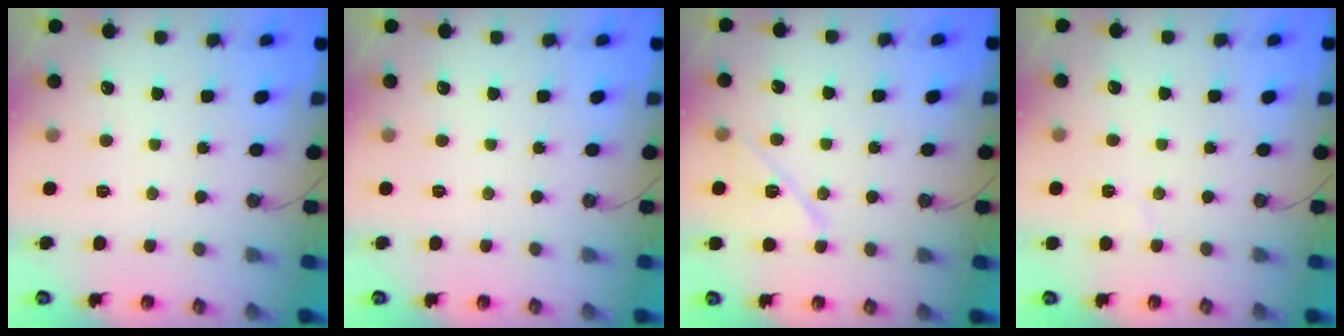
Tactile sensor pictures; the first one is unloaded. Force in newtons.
{"total": 0.0}
{"total": 11.0, "press": 10.9, "slide": 0.9}
{"total": 4.1, "press": 3.1, "slide": 2.7}